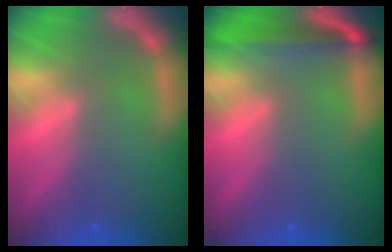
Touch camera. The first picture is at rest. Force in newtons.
{"total": 5.0}